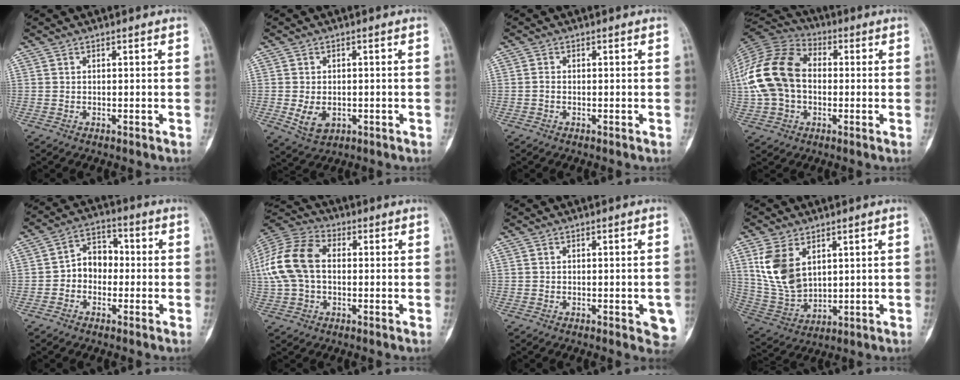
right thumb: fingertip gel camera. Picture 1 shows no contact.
{"total": 5.2, "force": [-1.1, 3.7, 3.5], "torque": [-0.056, -0.003, -0.006]}
{"total": 0.7, "force": [-0.2, 0.5, 0.5], "torque": [-0.008, 0.001, -0.007]}
{"total": 18.2, "force": [0.2, 13.1, 12.6], "torque": [-0.256, 0.029, -0.002]}
{"total": 7.0, "force": [-1.0, 5.5, 4.2], "torque": [-0.040, 0.033, -0.033]}
{"total": 16.4, "force": [0.9, 11.2, 11.9], "torque": [-0.264, 0.034, 0.013]}
{"total": 5.3, "force": [-1.6, 1.9, 4.6], "torque": [-0.035, -0.001, -0.016]}
{"total": 11.7, "force": [4.4, 7.3, 8.0], "torque": [-0.153, -0.016, 0.105]}